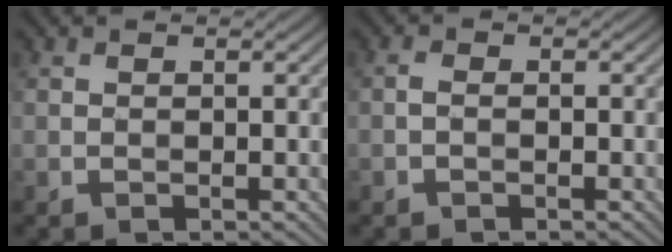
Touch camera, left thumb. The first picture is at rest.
{"total": 0.9, "force": [-0.5, 0.4, 0.7], "torque": [-0.016, 0.001, -0.013]}